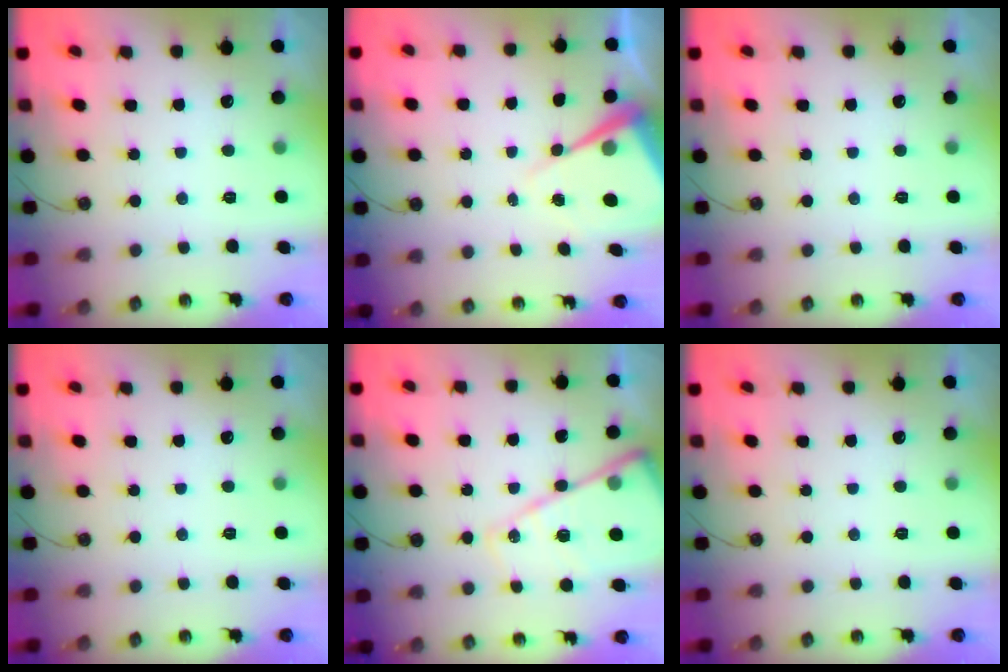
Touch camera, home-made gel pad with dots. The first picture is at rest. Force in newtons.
{"total": 9.5, "press": 9.5, "slide": 0.7}
{"total": 0.0}
{"total": 0.0}
{"total": 19.3, "press": 19.2, "slide": 2.1}
{"total": 0.0}